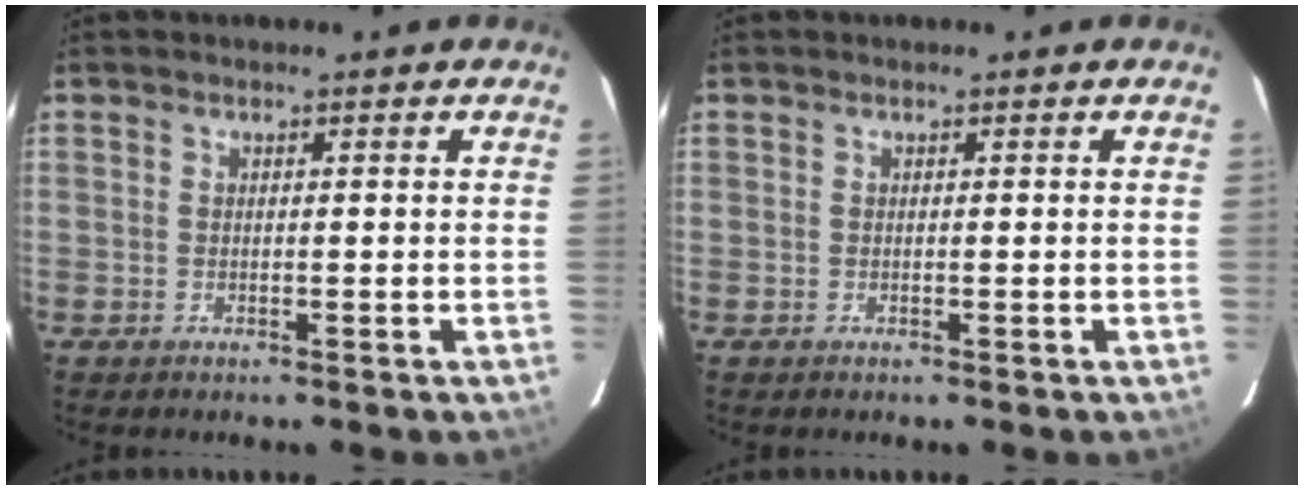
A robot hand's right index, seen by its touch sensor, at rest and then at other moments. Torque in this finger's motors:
{"motor_torque": [0.00, 0.00, 0.00, 0.00]}